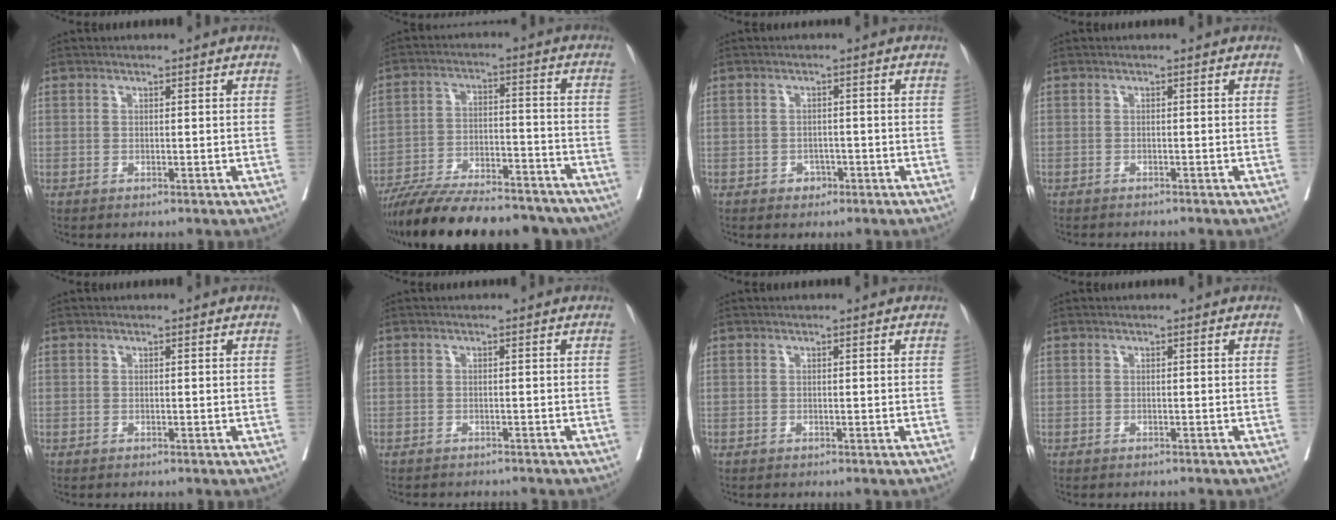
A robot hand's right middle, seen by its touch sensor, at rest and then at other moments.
{"total": 25.0, "force": [-21.7, 5.7, 11.0], "torque": [-0.166, -0.009, -0.319]}
{"total": 1.8, "force": [-1.0, 1.3, 0.6], "torque": [-0.007, 0.005, -0.013]}
{"total": 3.8, "force": [-3.5, 0.5, 1.3], "torque": [-0.018, -0.006, -0.046]}
{"total": 0.8, "force": [-0.8, 0.1, 0.2], "torque": [-0.007, -0.002, -0.014]}
{"total": 5.8, "force": [-5.4, 1.2, 1.5], "torque": [-0.014, -0.005, -0.070]}
{"total": 0.7, "force": [-0.6, 0.0, 0.2], "torque": [-0.004, -0.001, -0.013]}
{"total": 3.0, "force": [-2.8, 0.5, 0.8], "torque": [-0.007, -0.004, -0.036]}